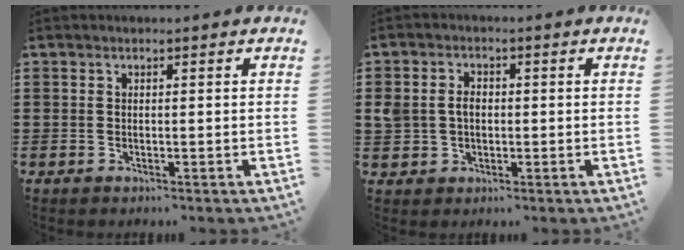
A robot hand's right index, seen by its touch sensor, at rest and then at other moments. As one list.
[{"total": 3.4, "force": [0.1, 2.7, 2.0], "torque": [-0.060, 0.005, -0.006]}]